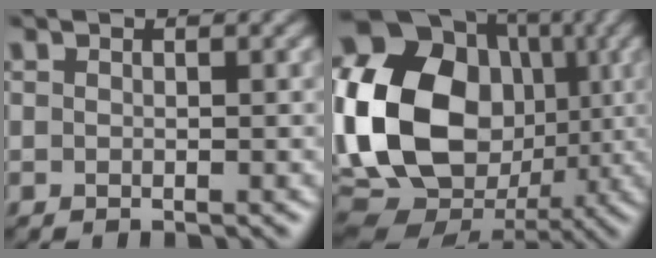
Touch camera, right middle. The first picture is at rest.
{"total": 18.8, "force": [0.7, 15.2, 11.1], "torque": [-0.247, 0.001, 0.010]}